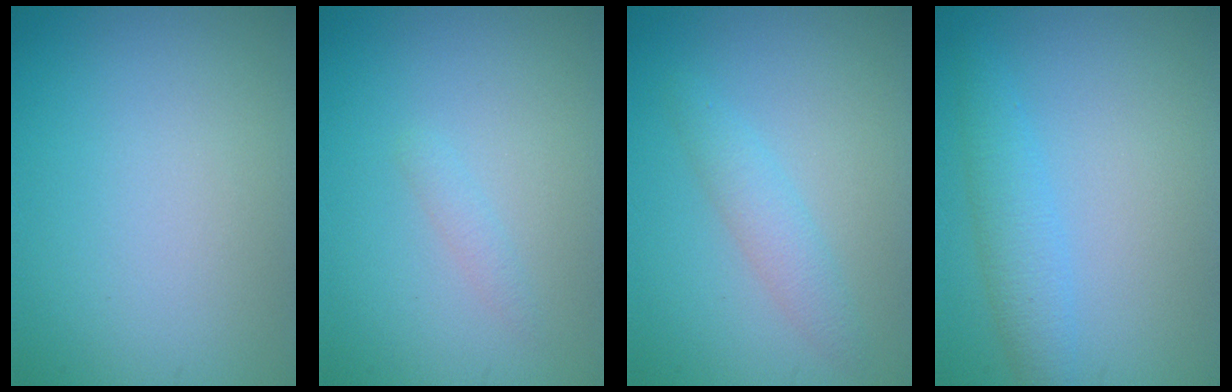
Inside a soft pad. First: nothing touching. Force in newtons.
{"total": 0.9, "press": 0.9, "slide": 0.0}
{"total": 2.1, "press": 2.1, "slide": 0.2}
{"total": 2.6, "press": 2.6, "slide": 0.0}